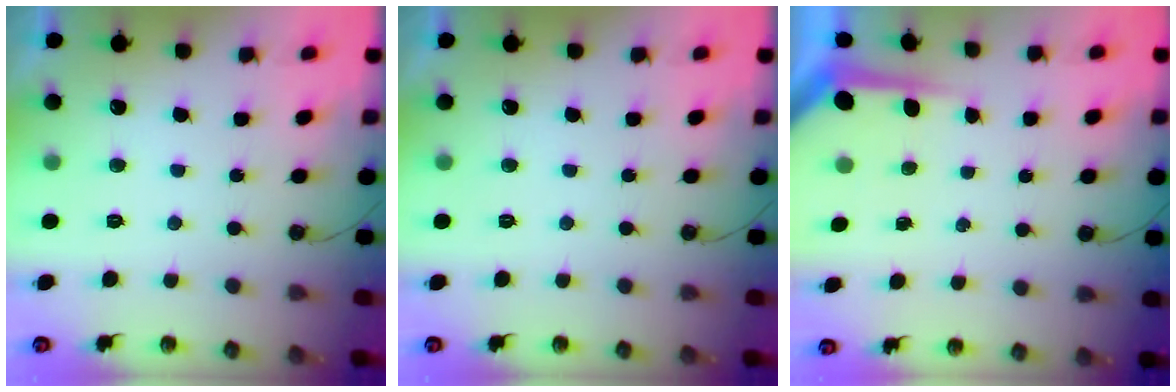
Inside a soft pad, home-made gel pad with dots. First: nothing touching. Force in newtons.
{"total": 0.0}
{"total": 3.9, "press": 3.9, "slide": 0.4}